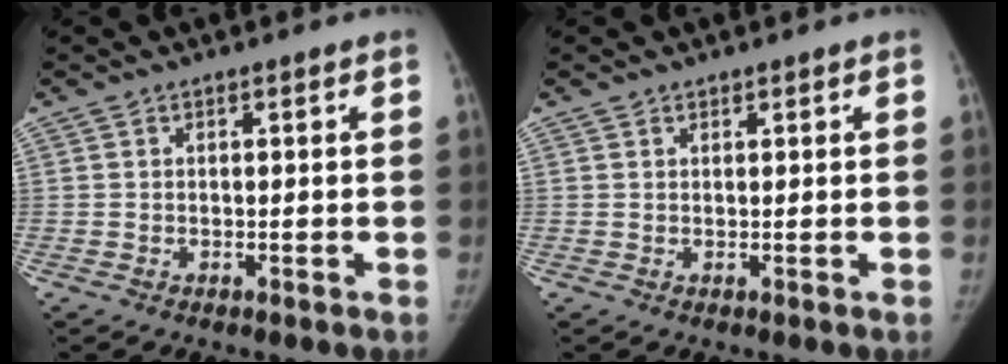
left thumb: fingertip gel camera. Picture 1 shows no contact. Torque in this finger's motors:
{"motor_torque": [-0.33, -0.10, -0.41, 0.00, -0.06]}